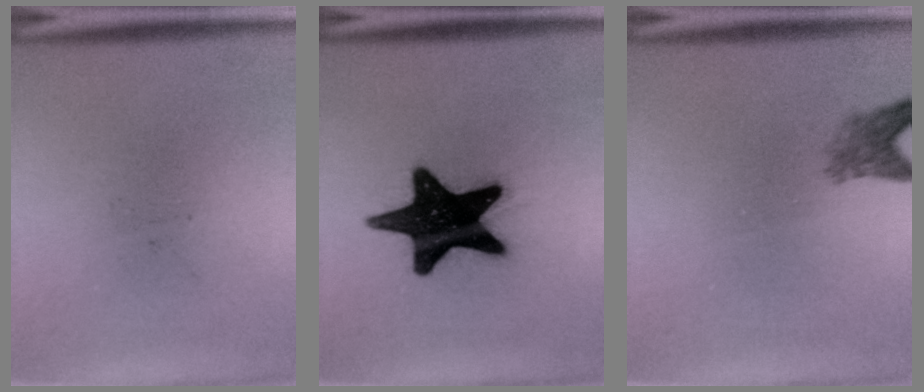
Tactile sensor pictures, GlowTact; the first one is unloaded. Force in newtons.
{"total": 19.6}
{"total": 2.5}